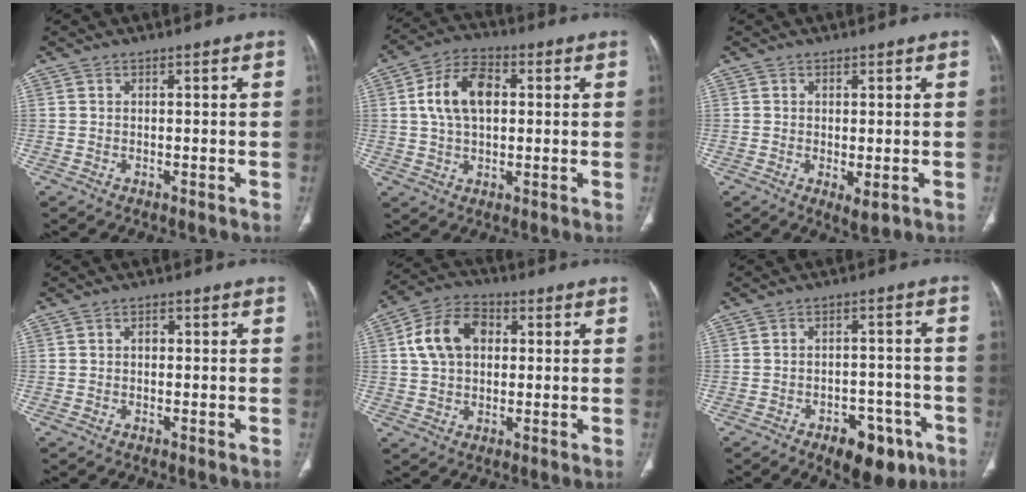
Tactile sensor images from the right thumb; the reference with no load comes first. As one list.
[{"total": 10.9, "force": [1.8, 6.7, 8.4], "torque": [-0.149, 0.017, 0.029]}, {"total": 2.9, "force": [-0.7, 1.0, 2.7], "torque": [-0.048, -0.012, -0.006]}, {"total": 1.3, "force": [0.0, 1.0, 0.9], "torque": [-0.008, 0.005, -0.003]}, {"total": 11.3, "force": [2.2, 7.9, 7.8], "torque": [-0.131, 0.018, 0.033]}, {"total": 10.4, "force": [-5.8, 5.8, 6.5], "torque": [-0.055, 0.034, -0.072]}]